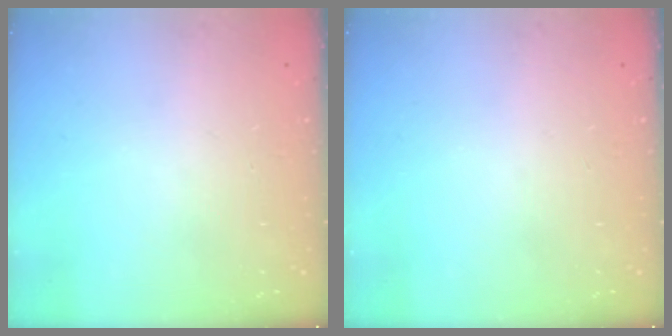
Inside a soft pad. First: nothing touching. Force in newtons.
{"total": 0.0}